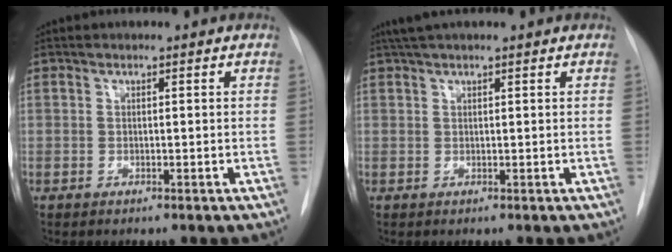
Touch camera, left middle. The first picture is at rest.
{"total": 4.7, "force": [3.9, 0.4, 2.7], "torque": [-0.044, 0.037, 0.067]}